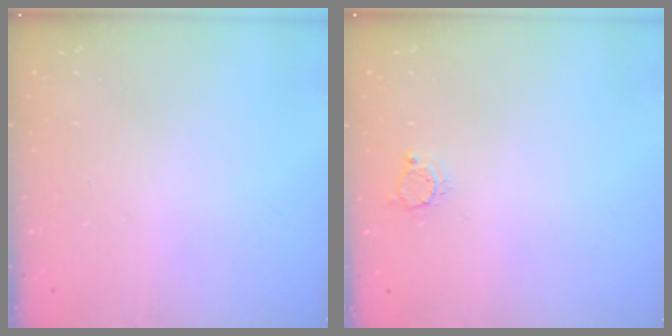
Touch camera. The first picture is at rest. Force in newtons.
{"total": 4.2, "press": 4.2, "slide": 0.0}